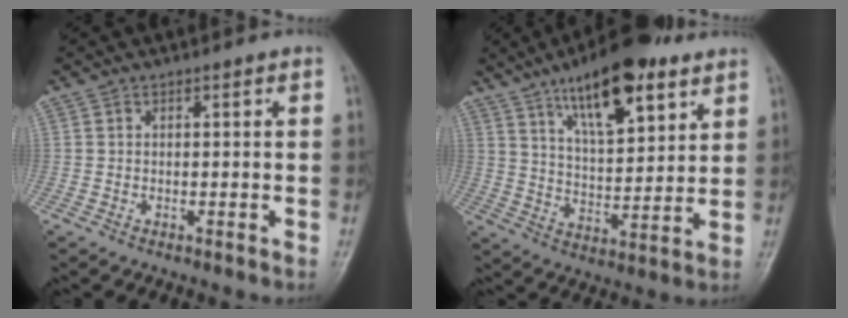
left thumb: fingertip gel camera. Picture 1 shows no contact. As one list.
[{"total": 17.2, "force": [10.1, 6.3, 12.4], "torque": [-0.167, -0.044, 0.167]}]